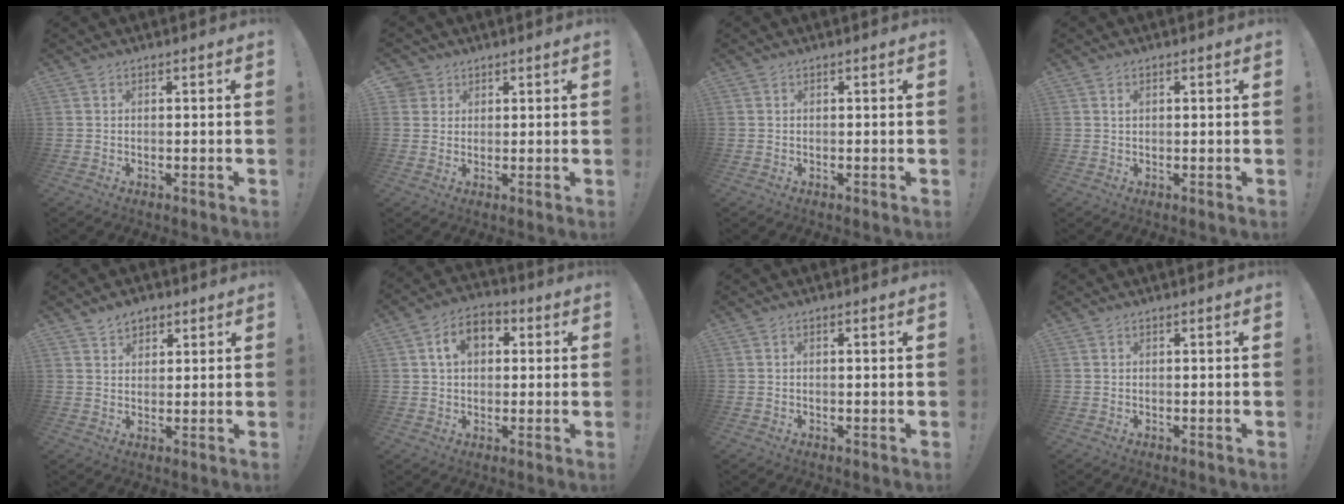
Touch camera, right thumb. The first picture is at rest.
{"total": 3.2, "force": [1.9, 2.6, 0.4], "torque": [-0.012, -0.006, 0.034]}
{"total": 0.0}
{"total": 0.7, "force": [0.2, 0.3, 0.5], "torque": [-0.010, 0.002, 0.004]}
{"total": 4.2, "force": [3.0, 2.8, 1.0], "torque": [-0.015, -0.013, 0.055]}
{"total": 9.5, "force": [2.4, 6.8, 6.2], "torque": [-0.101, 0.017, 0.045]}
{"total": 0.9, "force": [-0.1, -0.2, 0.9], "torque": [-0.017, 0.000, -0.004]}
{"total": 0.0}